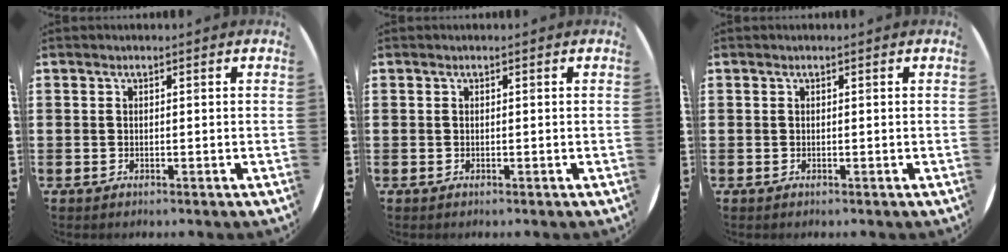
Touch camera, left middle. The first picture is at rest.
{"total": 0.0}
{"total": 0.0}